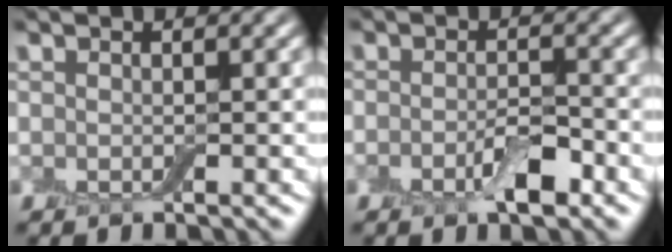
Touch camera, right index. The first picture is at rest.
{"total": 2.9, "force": [-1.4, 1.1, 2.3], "torque": [-0.042, 0.000, -0.028]}